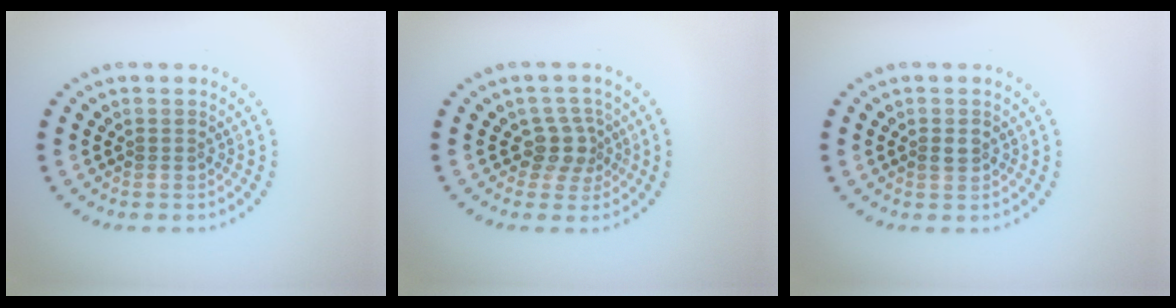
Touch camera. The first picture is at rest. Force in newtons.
{"total": 2.4, "press": 1.8, "slide": 1.5}
{"total": 1.1, "press": 1.1, "slide": 0.1}